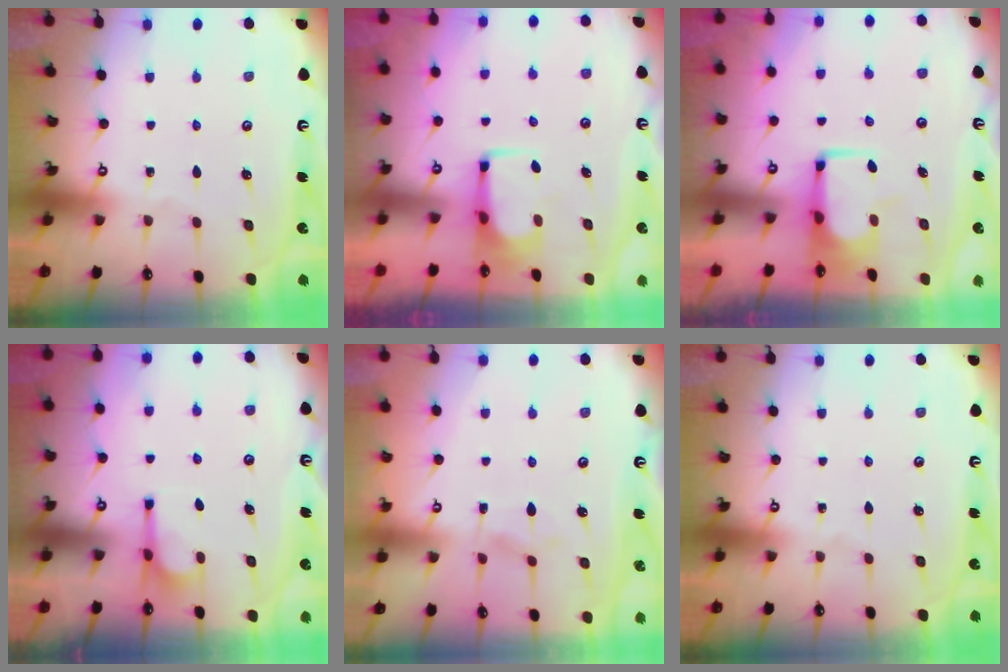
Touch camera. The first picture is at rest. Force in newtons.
{"total": 5.4, "press": 5.4, "slide": 0.5}
{"total": 2.0, "press": 2.0, "slide": 0.2}
{"total": 4.0, "press": 3.9, "slide": 0.6}
{"total": 1.8, "press": 1.5, "slide": 1.0}
{"total": 0.0}